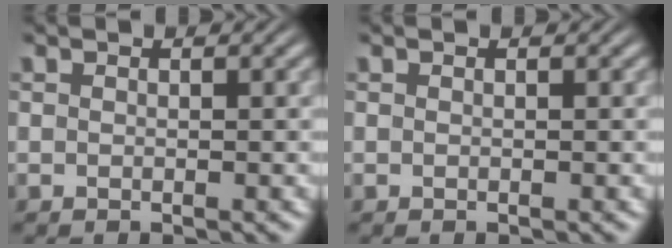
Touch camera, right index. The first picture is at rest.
{"total": 0.0}